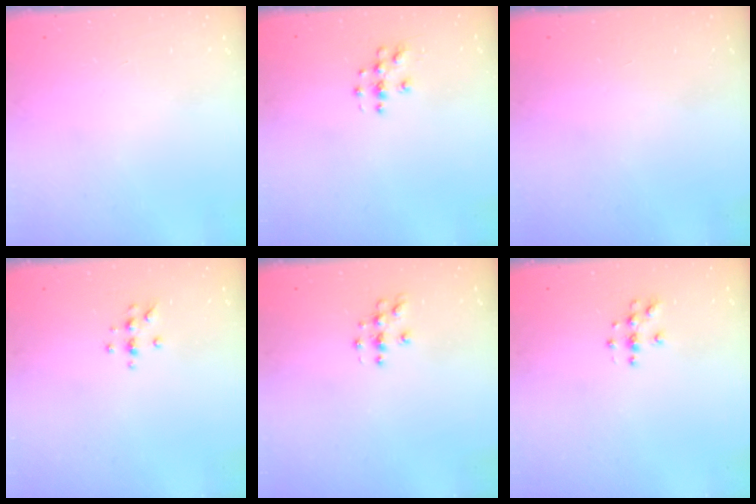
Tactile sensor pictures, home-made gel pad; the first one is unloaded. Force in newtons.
{"total": 3.8, "press": 3.8, "slide": 0.2}
{"total": 0.0}
{"total": 5.6, "press": 5.5, "slide": 0.7}
{"total": 4.1, "press": 4.1, "slide": 0.5}
{"total": 3.8, "press": 3.8, "slide": 0.4}